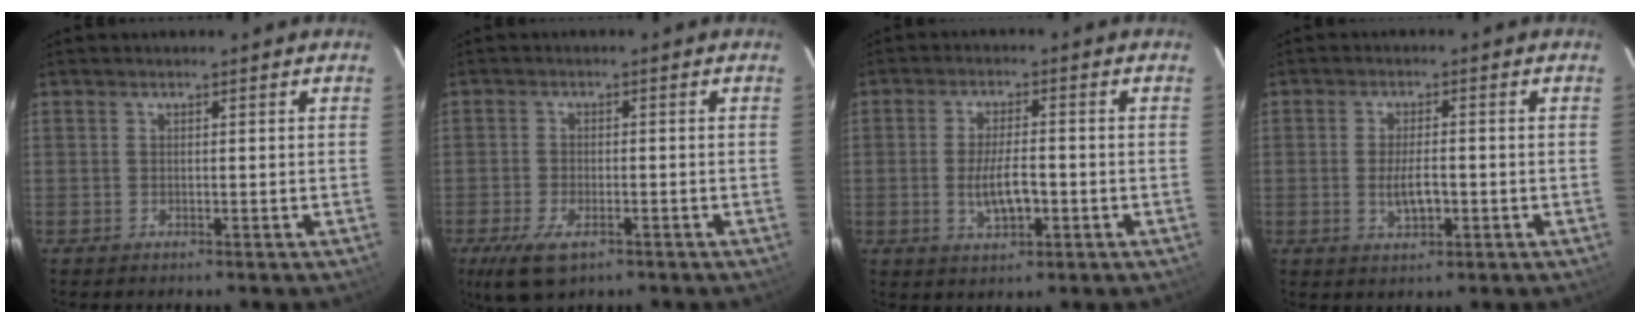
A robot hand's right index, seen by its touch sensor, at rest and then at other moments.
{"total": 7.7, "force": [-4.3, 3.6, 5.2], "torque": [-0.125, -0.023, -0.078]}
{"total": 6.4, "force": [-1.6, 2.3, 5.8], "torque": [-0.113, -0.004, -0.024]}
{"total": 4.7, "force": [-1.1, 1.8, 4.2], "torque": [-0.082, -0.004, -0.015]}